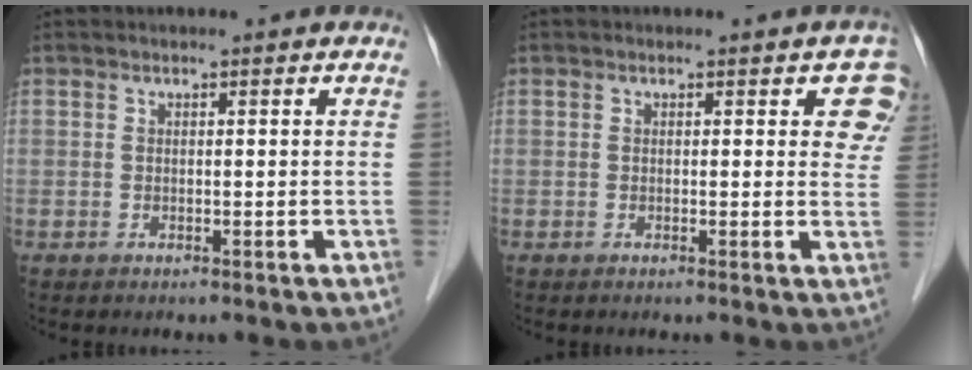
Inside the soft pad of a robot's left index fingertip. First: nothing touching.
{"total": 3.9, "force": [2.5, 2.2, 2.1], "torque": [0.004, -0.008, 0.011]}